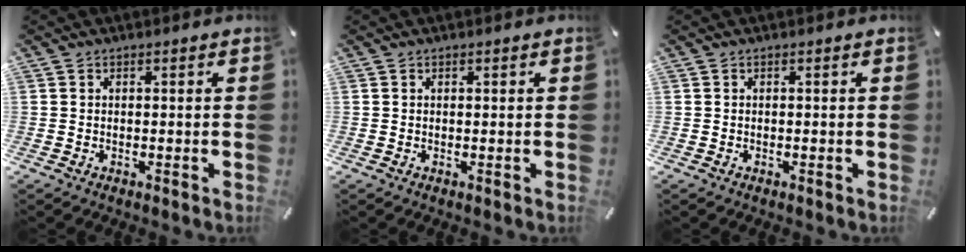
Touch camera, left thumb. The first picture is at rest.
{"total": 0.0}
{"total": 0.0}